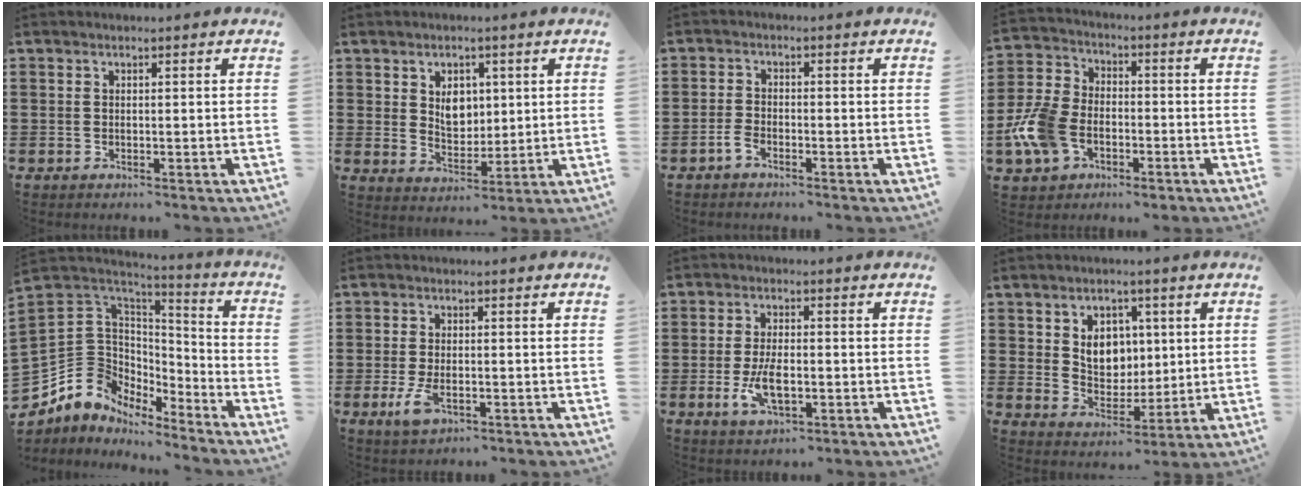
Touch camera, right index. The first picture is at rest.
{"total": 4.9, "force": [1.6, 3.5, 3.0], "torque": [-0.053, 0.005, 0.024]}
{"total": 2.1, "force": [-1.5, 0.8, 1.2], "torque": [-0.038, -0.003, -0.034]}
{"total": 9.2, "force": [-3.4, 6.2, 5.9], "torque": [-0.162, 0.006, -0.071]}
{"total": 8.5, "force": [-1.4, 8.2, 1.3], "torque": [-0.079, -0.022, -0.025]}
{"total": 3.9, "force": [-1.3, 1.9, 3.2], "torque": [-0.083, -0.009, -0.030]}
{"total": 5.8, "force": [-1.4, 2.6, 5.0], "torque": [-0.106, -0.001, -0.027]}
{"total": 6.4, "force": [1.8, 5.4, 2.9], "torque": [-0.057, 0.008, 0.027]}